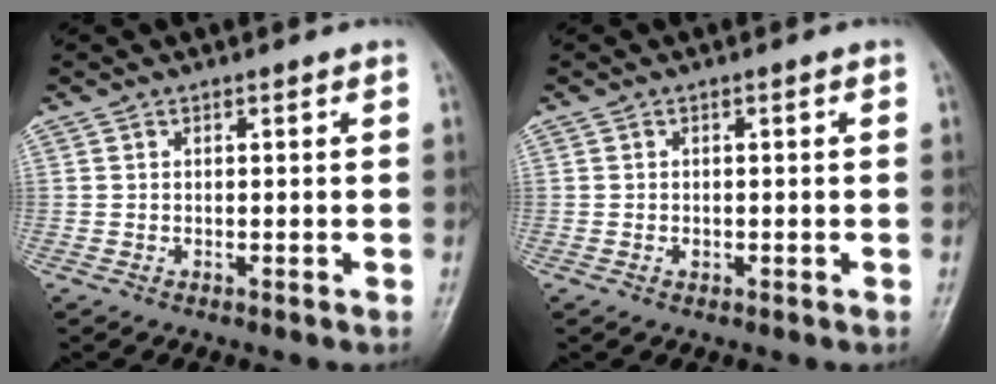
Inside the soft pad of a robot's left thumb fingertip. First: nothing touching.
{"total": 0.9, "force": [-0.3, 0.6, 0.5], "torque": [-0.009, 0.008, -0.004]}